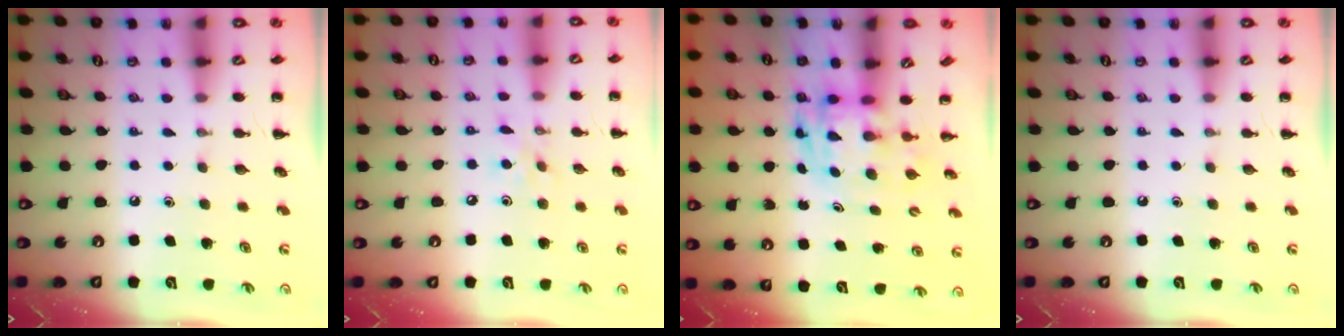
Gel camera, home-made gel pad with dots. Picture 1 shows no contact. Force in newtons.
{"total": 3.9, "press": 3.8, "slide": 0.8}
{"total": 3.5, "press": 3.4, "slide": 0.7}
{"total": 0.0}